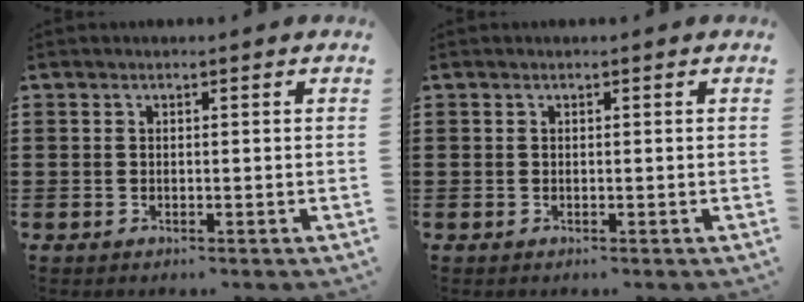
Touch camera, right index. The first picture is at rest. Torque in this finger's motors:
{"motor_torque": [0.00, 0.00, 0.00, 0.00]}